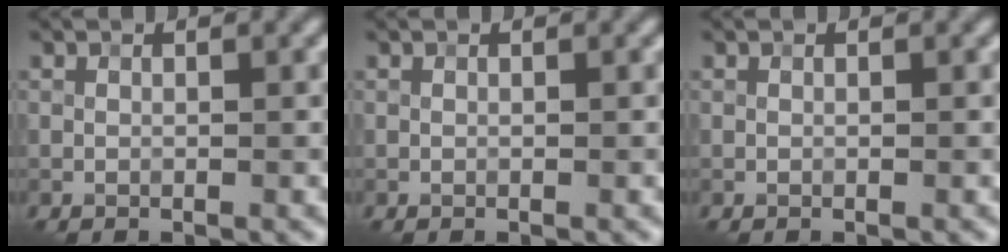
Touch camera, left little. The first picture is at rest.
{"total": 0.0}
{"total": 0.0}